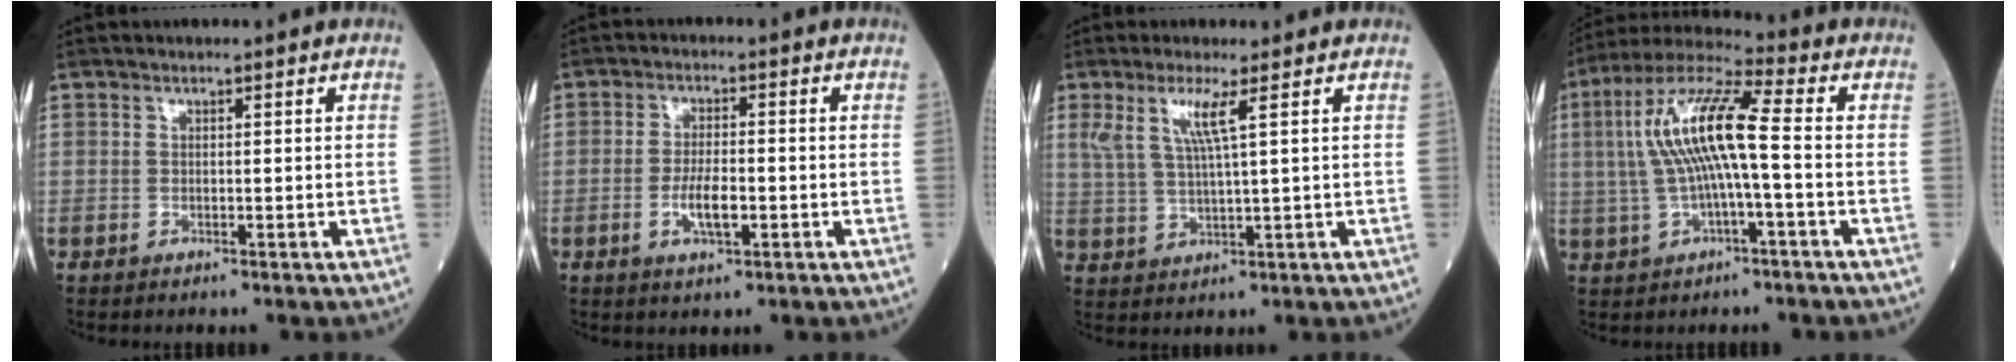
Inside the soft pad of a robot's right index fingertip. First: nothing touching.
{"total": 4.7, "force": [-1.4, 1.3, 4.3], "torque": [-0.083, 0.000, -0.022]}
{"total": 5.3, "force": [2.4, -0.2, 4.7], "torque": [-0.102, 0.003, 0.051]}
{"total": 12.2, "force": [0.2, 1.3, 12.1], "torque": [-0.243, 0.026, -0.002]}